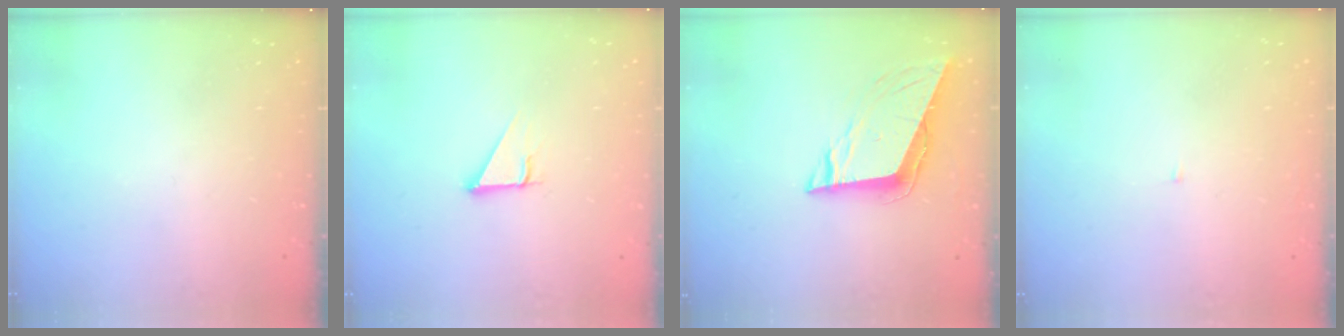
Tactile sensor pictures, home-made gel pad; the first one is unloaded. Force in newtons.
{"total": 2.9, "press": 2.9, "slide": 0.1}
{"total": 8.9, "press": 8.4, "slide": 2.7}
{"total": 2.1, "press": 2.1, "slide": 0.2}